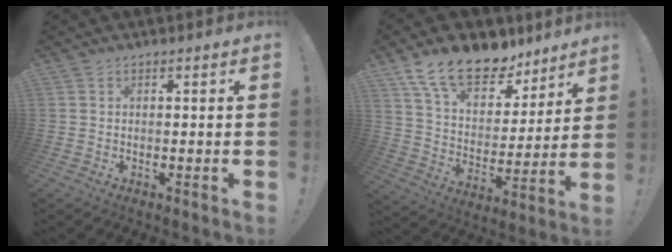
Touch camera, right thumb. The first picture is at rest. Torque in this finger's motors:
{"motor_torque": [-0.90, 1.72, 0.34, 0.21, 0.10]}